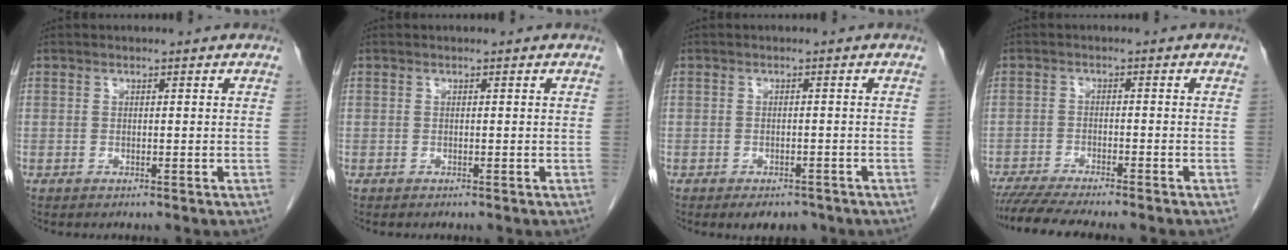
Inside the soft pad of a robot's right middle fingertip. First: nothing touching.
{"total": 0.0}
{"total": 3.9, "force": [-3.0, 2.0, 1.5], "torque": [-0.012, 0.000, -0.038]}
{"total": 9.4, "force": [-8.2, 0.2, 4.6], "torque": [-0.060, -0.017, -0.130]}